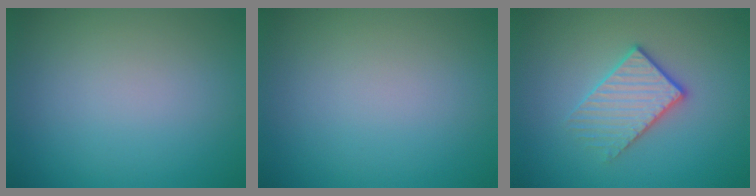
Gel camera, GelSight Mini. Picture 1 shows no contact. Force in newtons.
{"total": 0.0}
{"total": 2.9, "press": 2.6, "slide": 1.2}